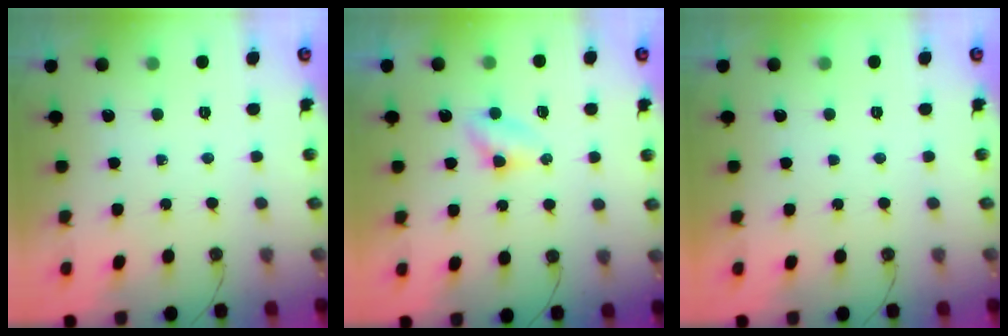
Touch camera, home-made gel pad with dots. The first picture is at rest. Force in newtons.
{"total": 2.9, "press": 2.9, "slide": 0.3}
{"total": 0.0}